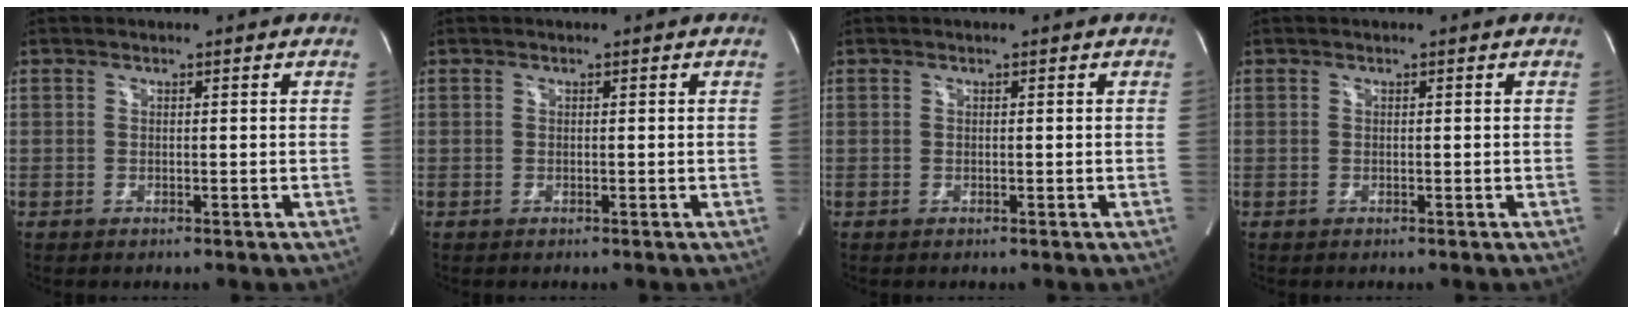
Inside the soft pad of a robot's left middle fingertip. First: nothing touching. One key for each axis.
{"total": 0.0}
{"total": 0.0}
{"total": 0.0}